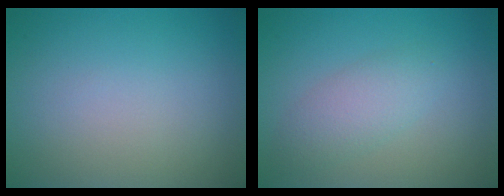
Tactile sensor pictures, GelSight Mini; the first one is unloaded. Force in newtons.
{"total": 2.7, "press": 2.7, "slide": 0.0}